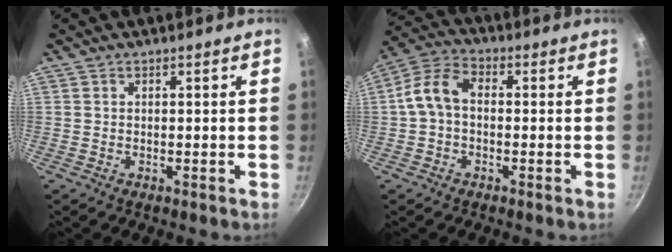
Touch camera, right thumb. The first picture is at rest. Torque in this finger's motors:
{"motor_torque": [-0.07, 0.08, 0.37, -0.32, 0.07]}